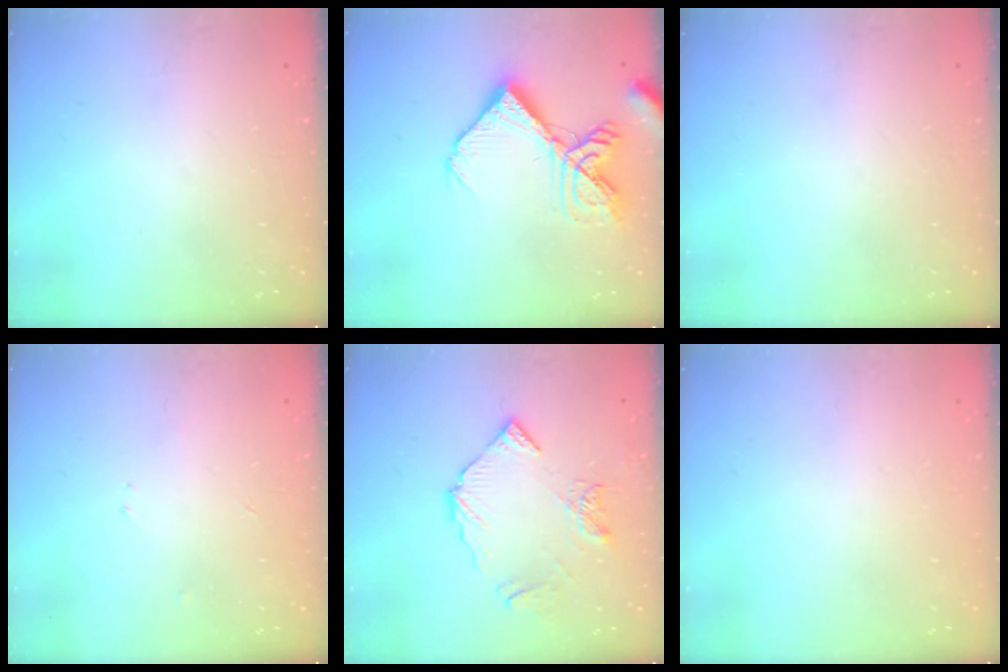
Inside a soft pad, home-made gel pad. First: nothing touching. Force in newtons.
{"total": 16.0, "press": 15.9, "slide": 2.2}
{"total": 0.0}
{"total": 2.4, "press": 2.4, "slide": 0.3}
{"total": 11.0, "press": 10.9, "slide": 1.3}
{"total": 1.8, "press": 1.8, "slide": 0.1}